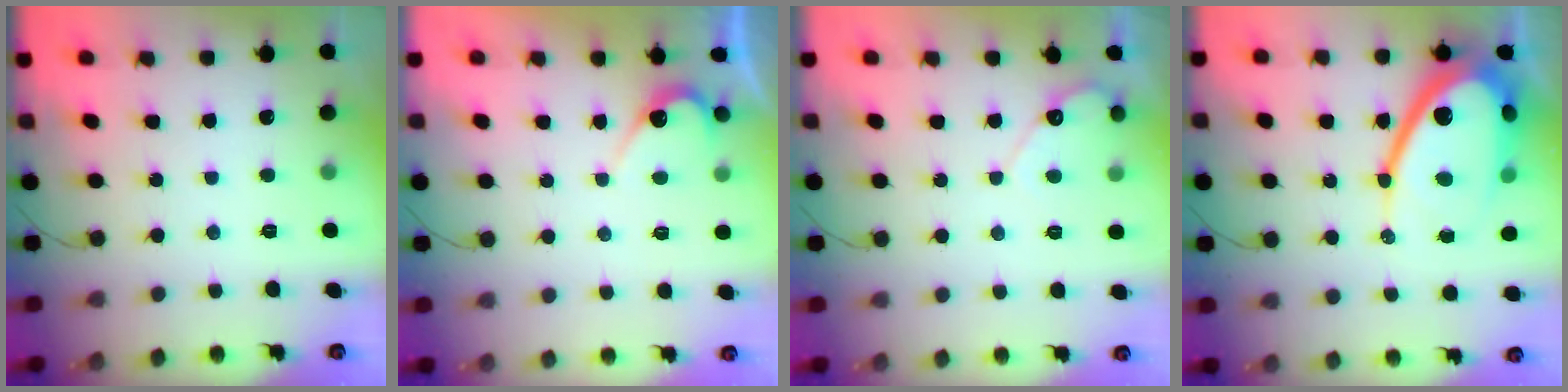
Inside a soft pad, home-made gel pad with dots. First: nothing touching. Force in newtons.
{"total": 5.4, "press": 5.4, "slide": 0.3}
{"total": 4.7, "press": 4.7, "slide": 0.3}
{"total": 21.0, "press": 21.0, "slide": 1.4}